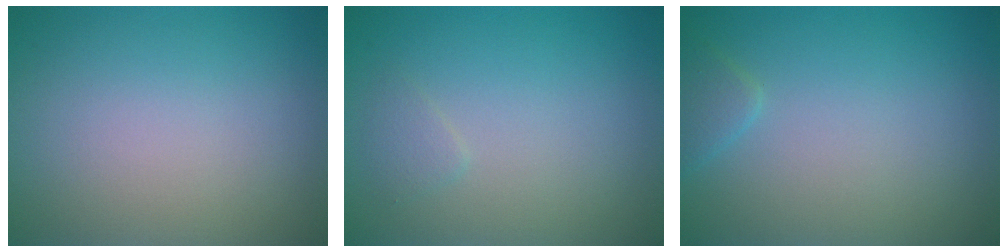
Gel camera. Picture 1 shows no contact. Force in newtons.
{"total": 0.8, "press": 0.8, "slide": 0.1}
{"total": 1.3, "press": 1.3, "slide": 0.0}